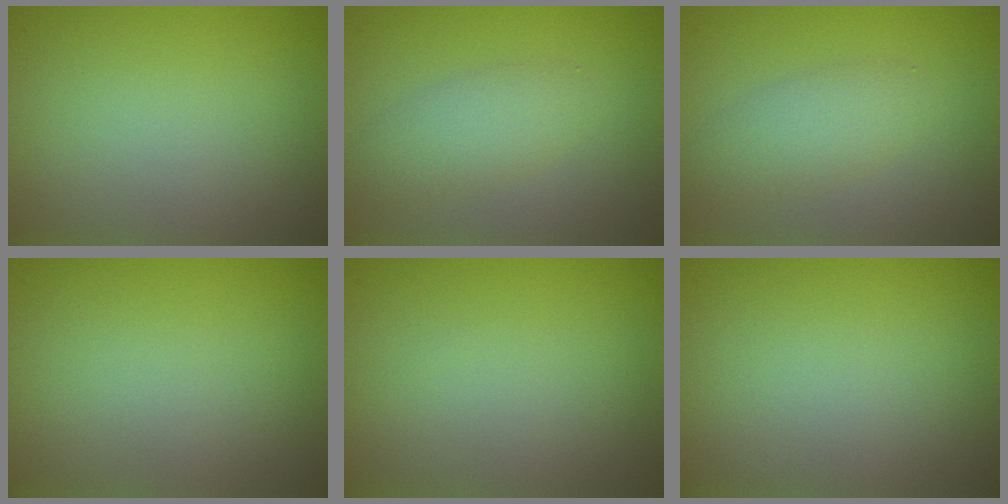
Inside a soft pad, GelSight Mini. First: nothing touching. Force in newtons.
{"total": 2.7, "press": 2.7, "slide": 0.1}
{"total": 2.7, "press": 2.7, "slide": 0.1}
{"total": 0.0}
{"total": 0.0}
{"total": 0.0}